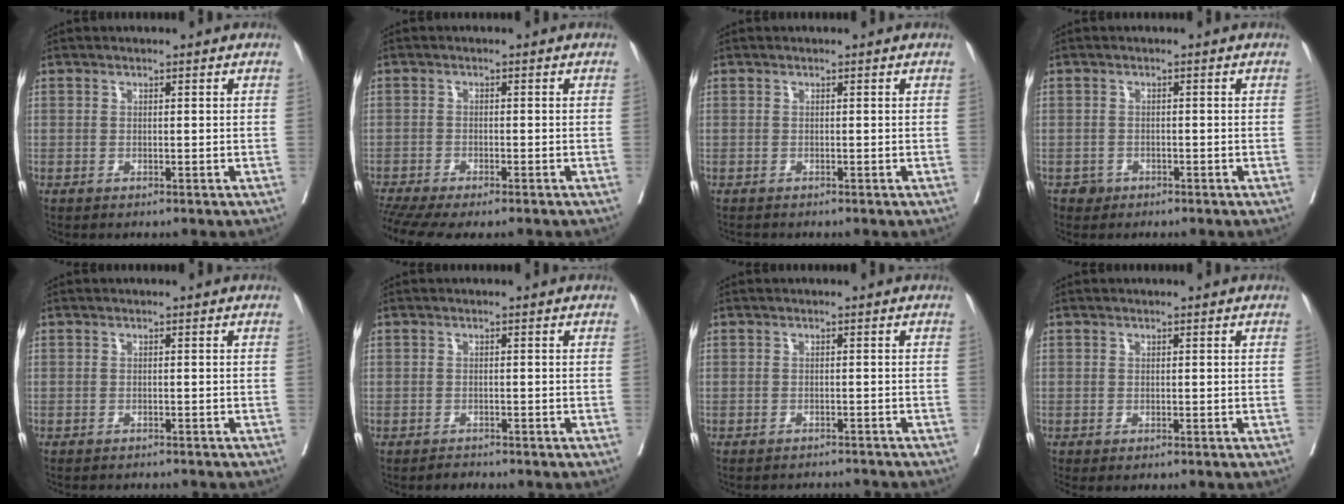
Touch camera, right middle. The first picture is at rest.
{"total": 8.6, "force": [-7.0, 1.6, 4.7], "torque": [-0.077, -0.003, -0.111]}
{"total": 0.5, "force": [-0.5, 0.2, -0.1], "torque": [-0.004, -0.001, -0.009]}
{"total": 1.5, "force": [-1.0, 1.2, -0.1], "torque": [0.004, 0.007, -0.016]}
{"total": 5.2, "force": [-4.8, 1.1, 1.6], "torque": [-0.015, -0.005, -0.058]}
{"total": 1.0, "force": [-0.9, 0.2, -0.1], "torque": [0.000, -0.003, -0.014]}
{"total": 5.3, "force": [-5.3, 0.4, 0.4], "torque": [0.001, -0.001, -0.062]}
{"total": 0.9, "force": [-0.8, 0.2, 0.4], "torque": [-0.006, -0.004, -0.013]}